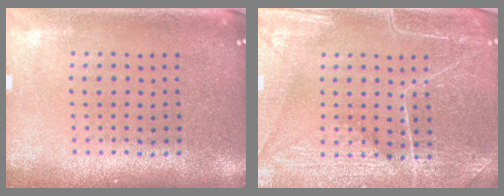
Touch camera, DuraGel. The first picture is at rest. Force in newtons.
{"total": 4.5, "press": 4.2, "slide": 1.5}